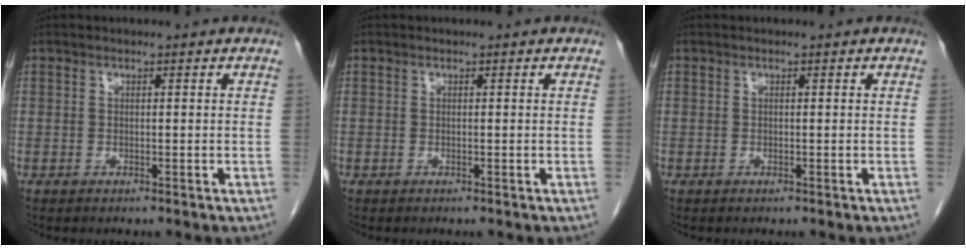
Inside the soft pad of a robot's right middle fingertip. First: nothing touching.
{"total": 0.0}
{"total": 0.0}